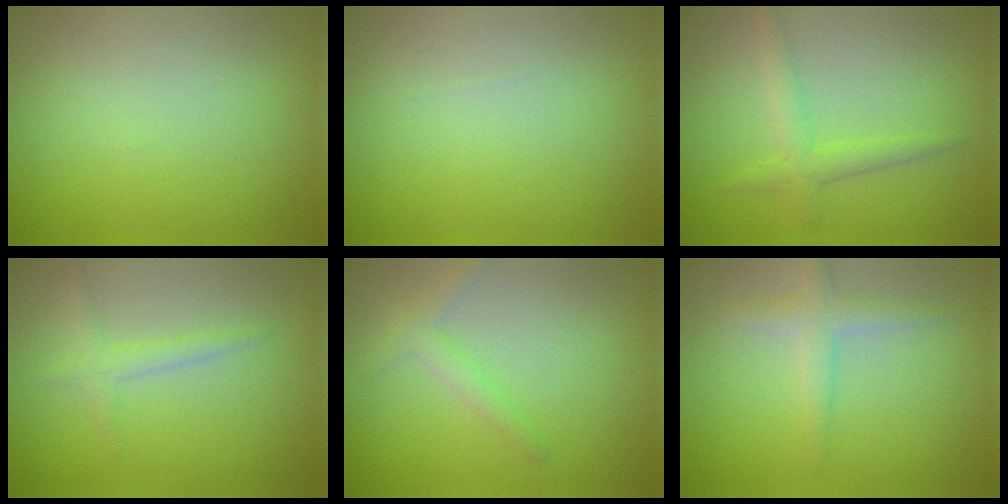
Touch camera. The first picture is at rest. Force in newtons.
{"total": 0.0}
{"total": 2.3, "press": 2.3, "slide": 0.2}
{"total": 1.7, "press": 1.7, "slide": 0.0}
{"total": 1.7, "press": 1.7, "slide": 0.1}
{"total": 2.2, "press": 2.2, "slide": 0.1}